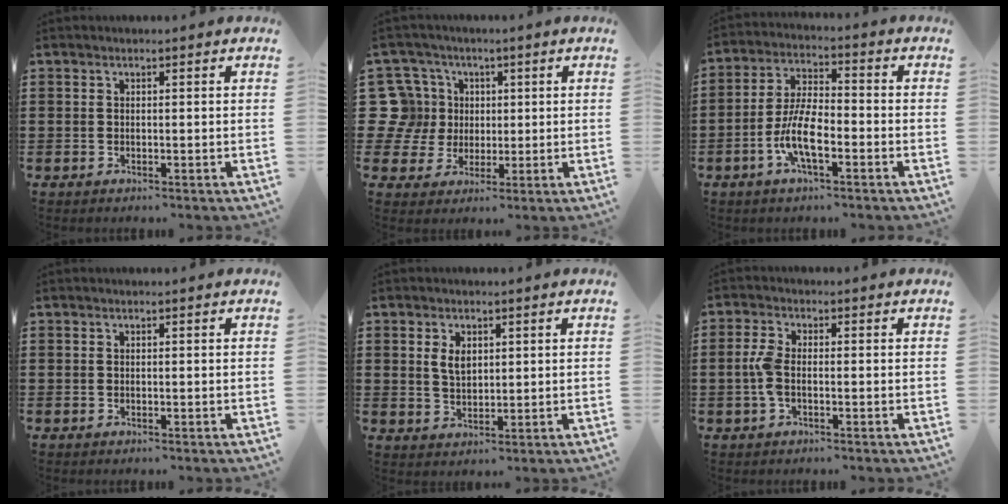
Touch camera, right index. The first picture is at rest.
{"total": 10.2, "force": [1.5, 9.5, 3.3], "torque": [-0.130, 0.012, 0.030]}
{"total": 8.0, "force": [-3.0, 2.7, 6.9], "torque": [-0.154, -0.008, -0.061]}
{"total": 0.0}
{"total": 3.2, "force": [1.1, 1.7, 2.4], "torque": [-0.044, 0.001, 0.019]}
{"total": 3.8, "force": [-0.7, 1.6, 3.4], "torque": [-0.091, -0.006, -0.022]}